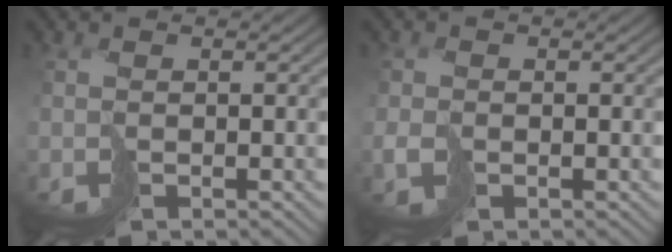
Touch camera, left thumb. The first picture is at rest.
{"total": 1.4, "force": [-0.3, 1.1, 0.7], "torque": [-0.017, -0.006, -0.003]}